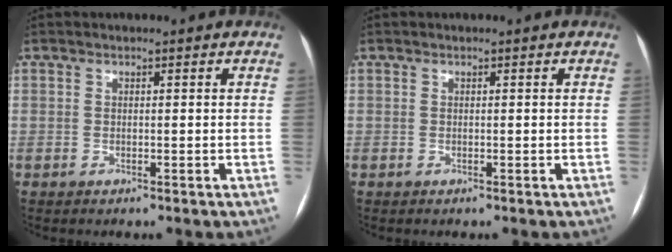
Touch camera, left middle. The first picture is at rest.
{"total": 0.0}